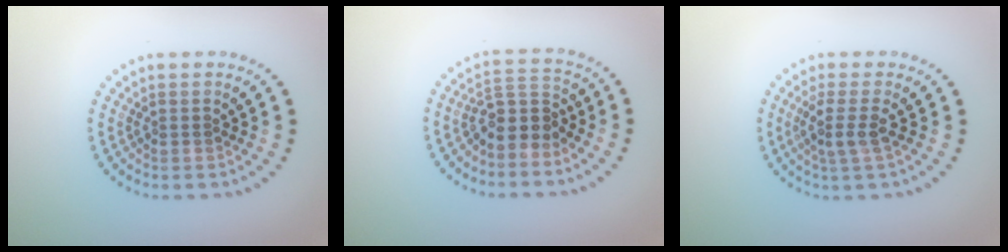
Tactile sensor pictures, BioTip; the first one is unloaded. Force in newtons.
{"total": 3.2, "press": 2.5, "slide": 2.0}
{"total": 2.5, "press": 1.9, "slide": 1.6}